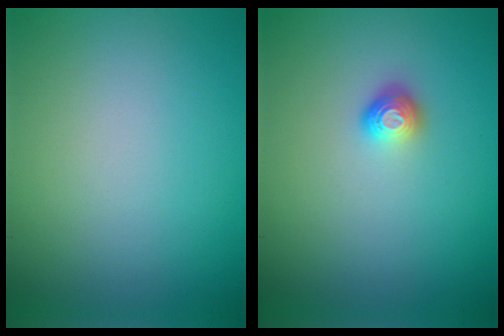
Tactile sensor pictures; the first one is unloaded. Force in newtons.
{"total": 1.2, "press": 0.9, "slide": 0.7}